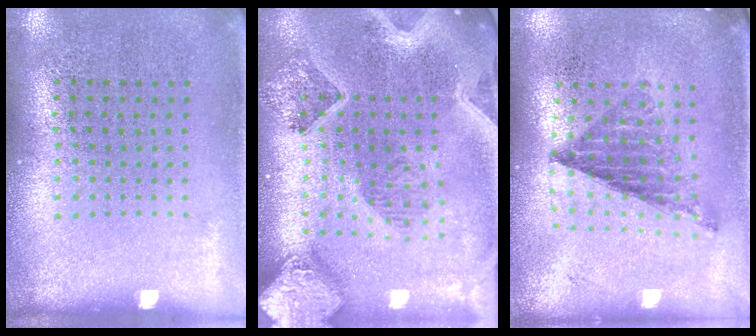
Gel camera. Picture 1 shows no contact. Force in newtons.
{"total": 3.0, "press": 2.6, "slide": 1.6}
{"total": 0.8, "press": 0.8, "slide": 0.1}